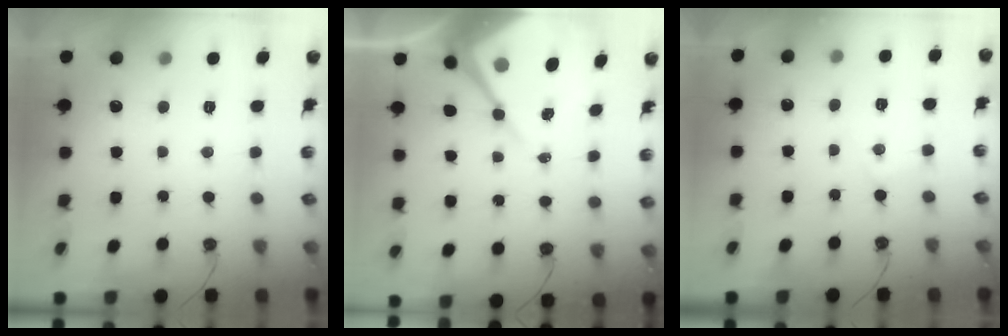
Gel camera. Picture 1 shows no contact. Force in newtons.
{"total": 11.6, "press": 11.5, "slide": 0.8}
{"total": 4.3, "press": 4.3, "slide": 0.5}